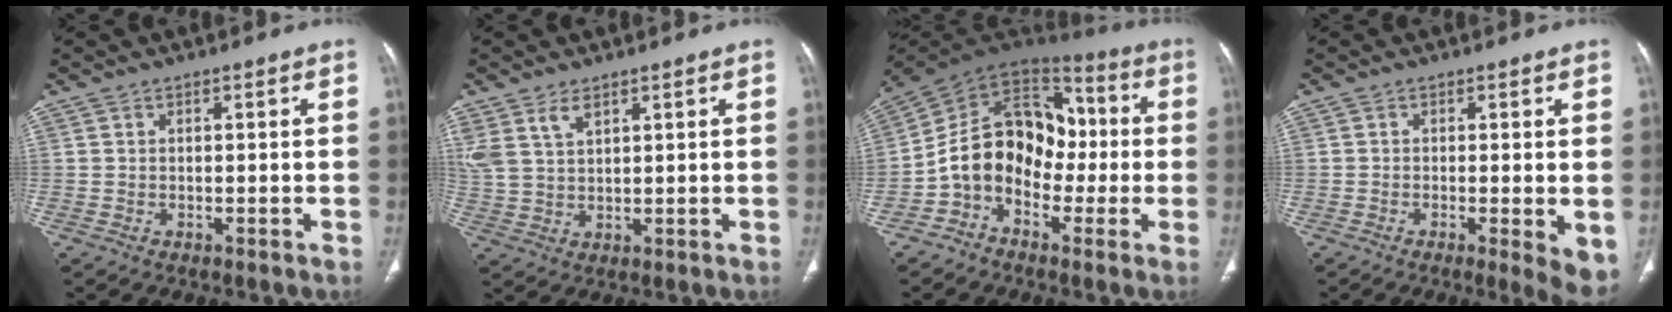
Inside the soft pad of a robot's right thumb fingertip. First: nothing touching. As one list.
[{"total": 5.4, "force": [3.3, 2.7, 3.3], "torque": [-0.066, -0.009, 0.076]}, {"total": 15.7, "force": [-3.3, 11.9, 9.7], "torque": [-0.126, 0.064, -0.069]}, {"total": 5.8, "force": [-1.3, 1.3, 5.5], "torque": [-0.078, -0.016, -0.022]}]